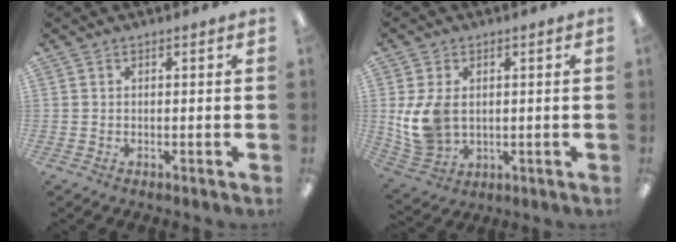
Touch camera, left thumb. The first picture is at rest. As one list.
[{"total": 10.0, "force": [0.9, 7.4, 6.7], "torque": [-0.152, 0.004, 0.021]}]